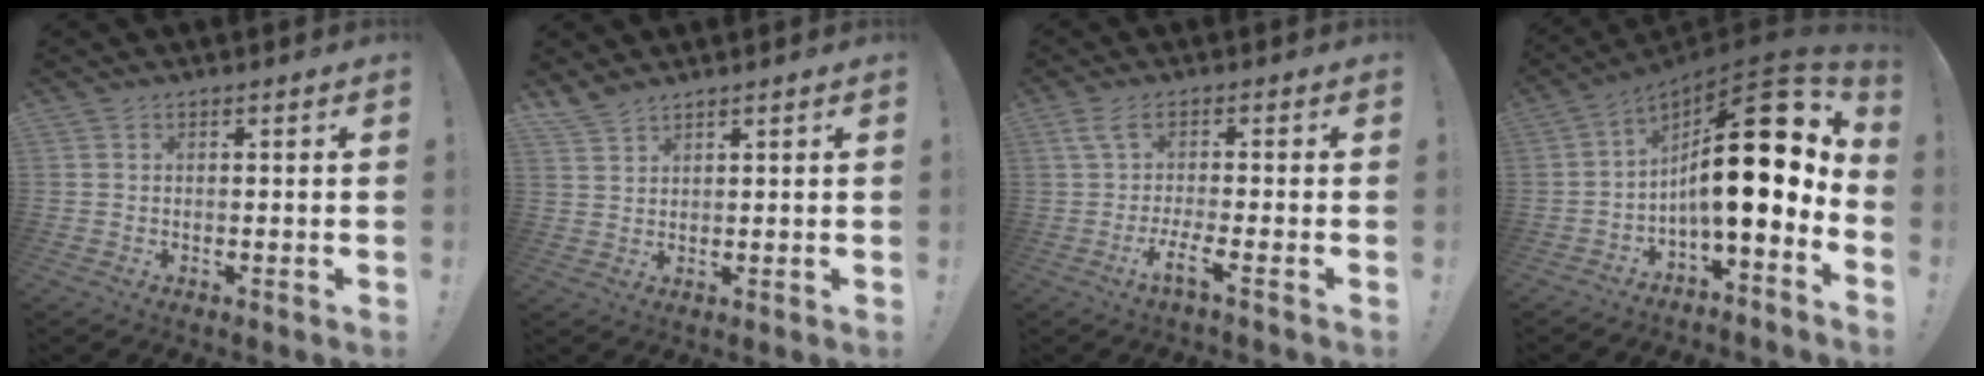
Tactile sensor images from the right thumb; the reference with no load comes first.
{"total": 3.7, "force": [3.3, 0.9, 1.3], "torque": [-0.026, -0.022, 0.064]}
{"total": 6.6, "force": [-1.0, 0.3, 6.5], "torque": [-0.138, -0.011, -0.022]}
{"total": 22.7, "force": [3.7, 6.8, 21.3], "torque": [-0.345, -0.027, 0.060]}